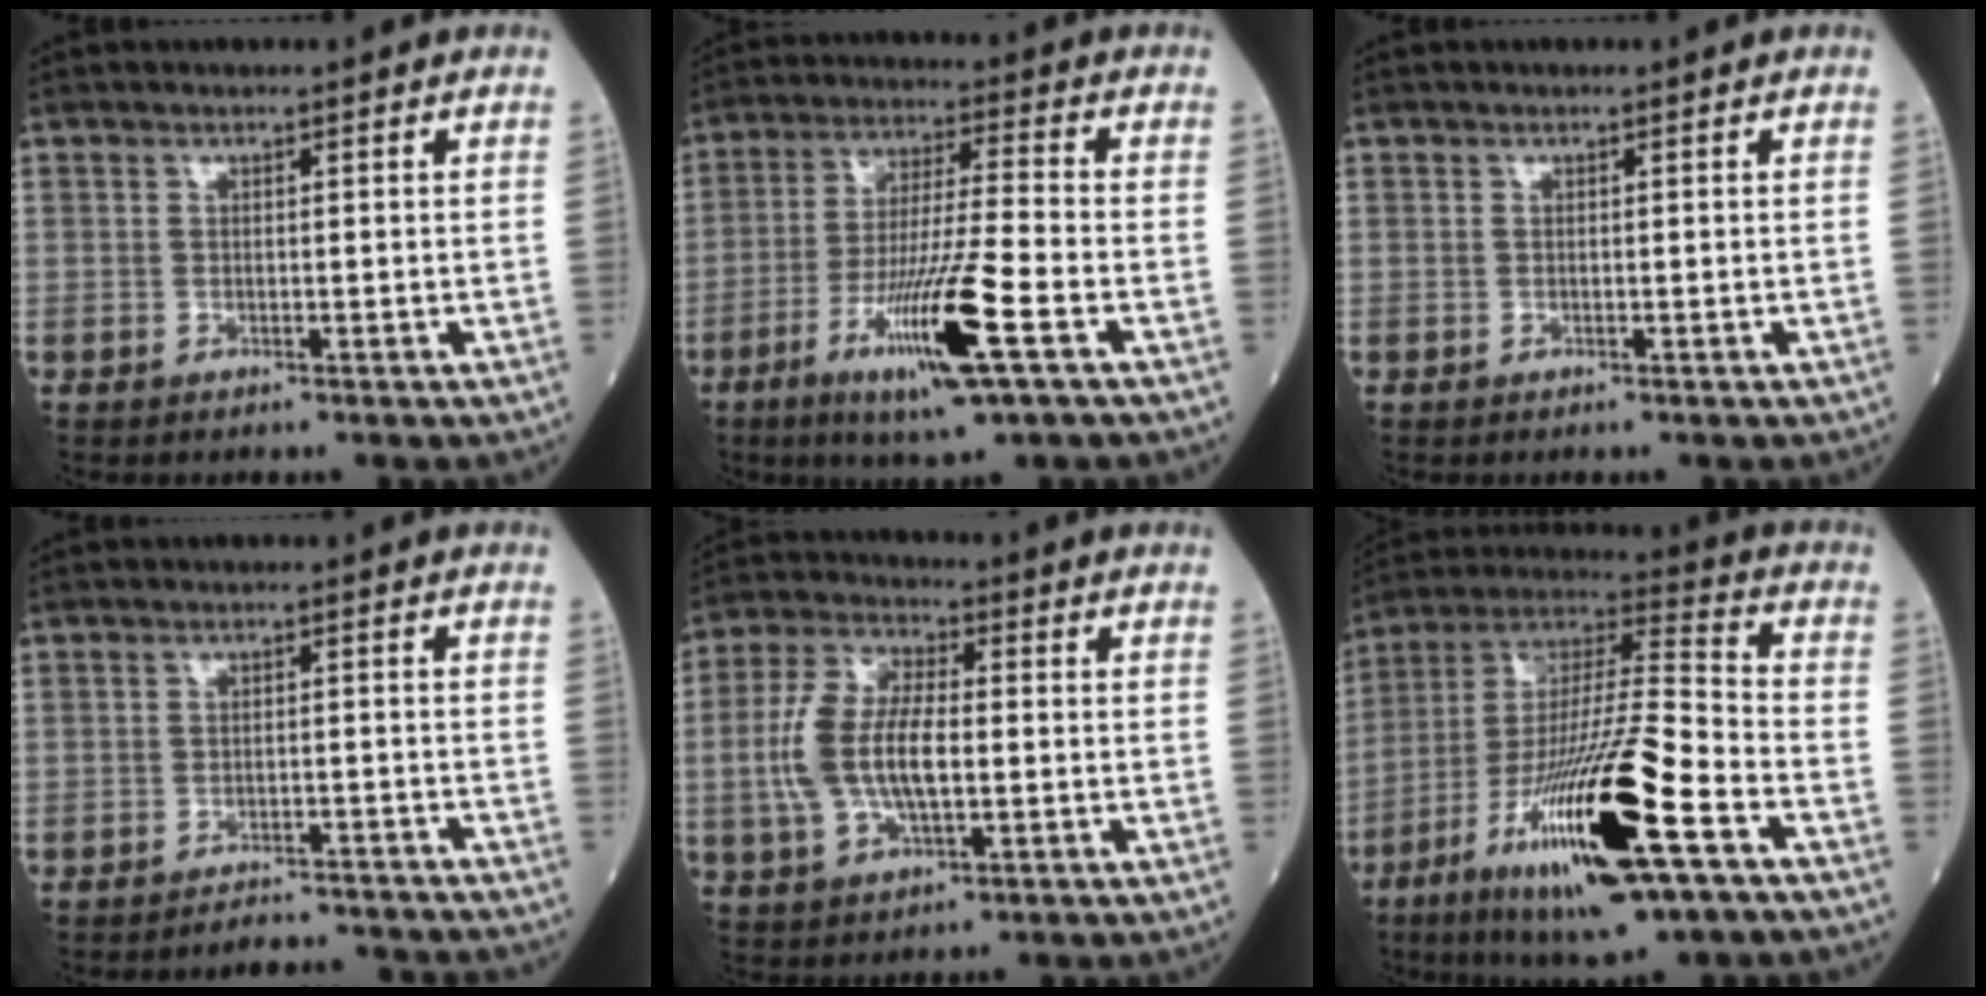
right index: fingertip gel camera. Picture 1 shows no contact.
{"total": 13.9, "force": [-5.9, 0.3, 12.5], "torque": [-0.240, -0.023, -0.104]}
{"total": 0.0}
{"total": 6.5, "force": [-6.4, 0.9, 0.5], "torque": [0.002, 0.007, -0.078]}
{"total": 11.8, "force": [-0.9, 5.0, 10.6], "torque": [-0.234, 0.013, -0.015]}
{"total": 23.9, "force": [-10.4, 2.9, 21.3], "torque": [-0.405, -0.036, -0.181]}